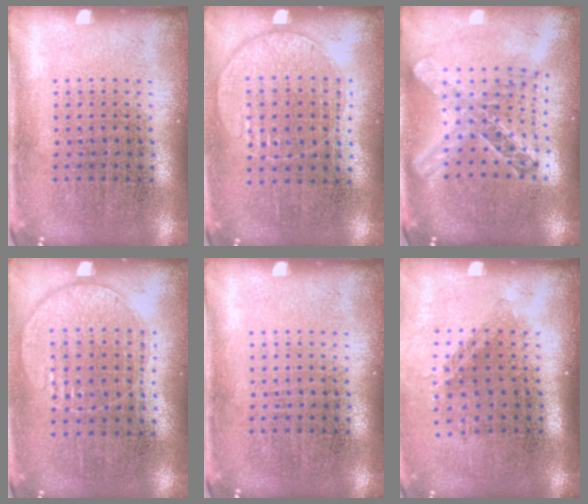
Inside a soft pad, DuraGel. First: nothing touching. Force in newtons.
{"total": 1.0, "press": 0.9, "slide": 0.4}
{"total": 2.0, "press": 1.7, "slide": 1.1}
{"total": 1.0, "press": 0.9, "slide": 0.4}
{"total": 0.0}
{"total": 1.4, "press": 1.0, "slide": 1.0}